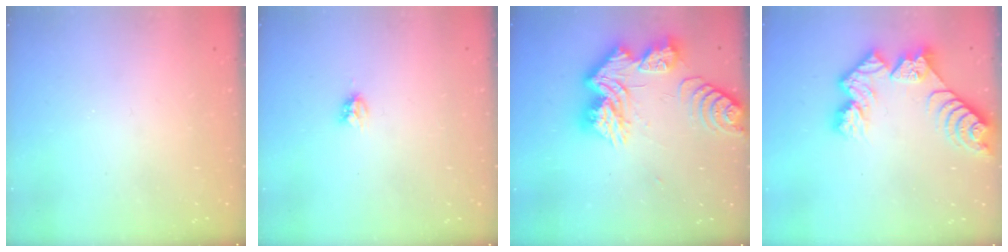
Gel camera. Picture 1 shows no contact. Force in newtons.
{"total": 3.9, "press": 3.9, "slide": 0.4}
{"total": 18.5, "press": 18.4, "slide": 1.9}
{"total": 12.8, "press": 12.7, "slide": 1.2}